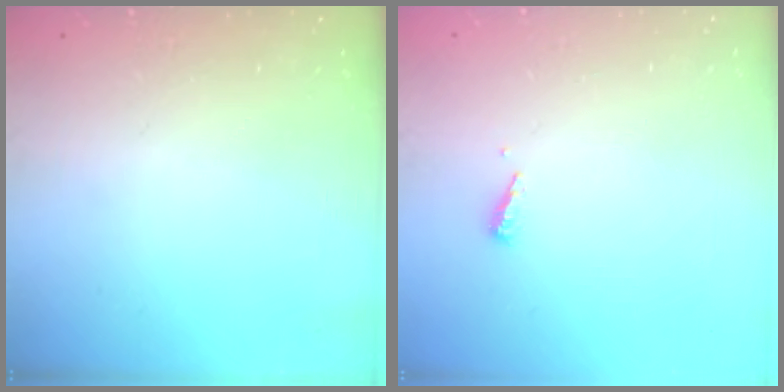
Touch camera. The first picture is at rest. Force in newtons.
{"total": 4.0, "press": 4.0, "slide": 0.4}